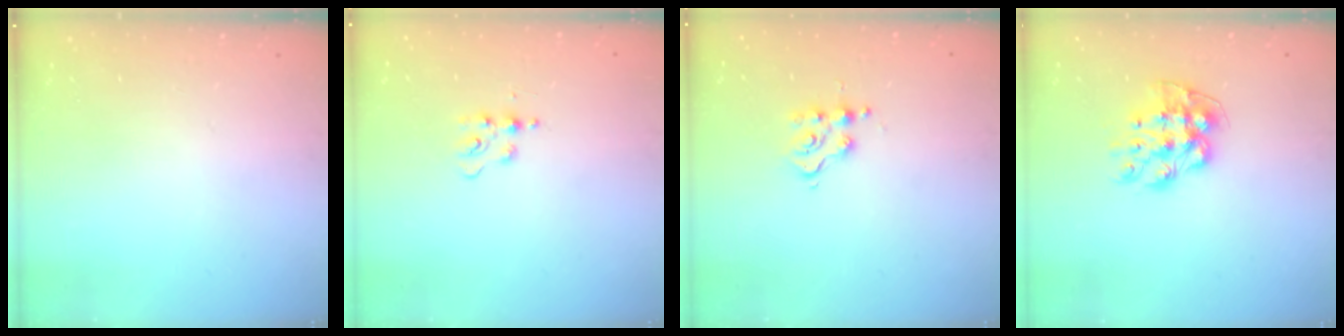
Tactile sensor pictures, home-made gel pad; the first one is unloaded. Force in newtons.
{"total": 5.5, "press": 5.4, "slide": 0.6}
{"total": 4.5, "press": 4.5, "slide": 0.3}
{"total": 10.1, "press": 10.1, "slide": 0.9}